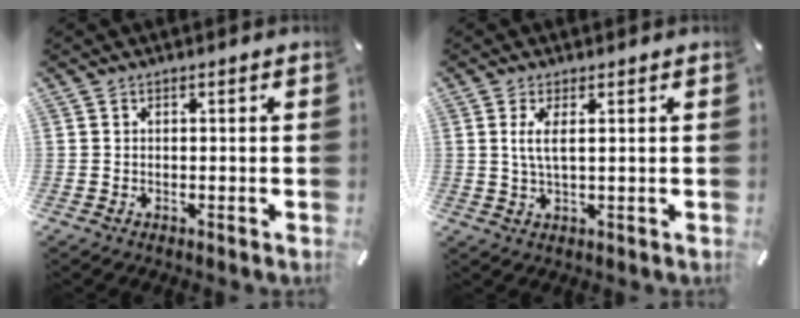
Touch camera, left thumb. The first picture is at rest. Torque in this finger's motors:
{"motor_torque": [0.24, 0.06, 0.42, -0.43, 0.20]}